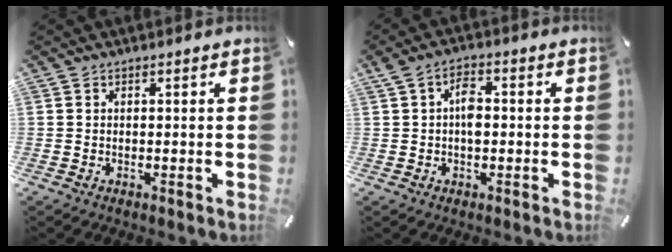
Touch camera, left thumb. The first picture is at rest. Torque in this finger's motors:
{"motor_torque": [1.22, 1.17, 0.80, -0.03, 0.06]}